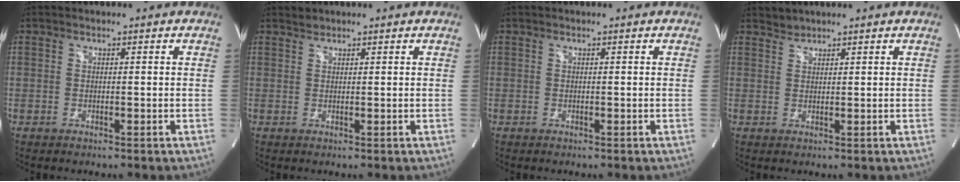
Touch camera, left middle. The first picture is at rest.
{"total": 0.8, "force": [0.7, 0.2, -0.1], "torque": [0.000, 0.004, 0.013]}
{"total": 0.0}
{"total": 1.2, "force": [1.1, 0.1, -0.3], "torque": [0.001, 0.002, 0.022]}